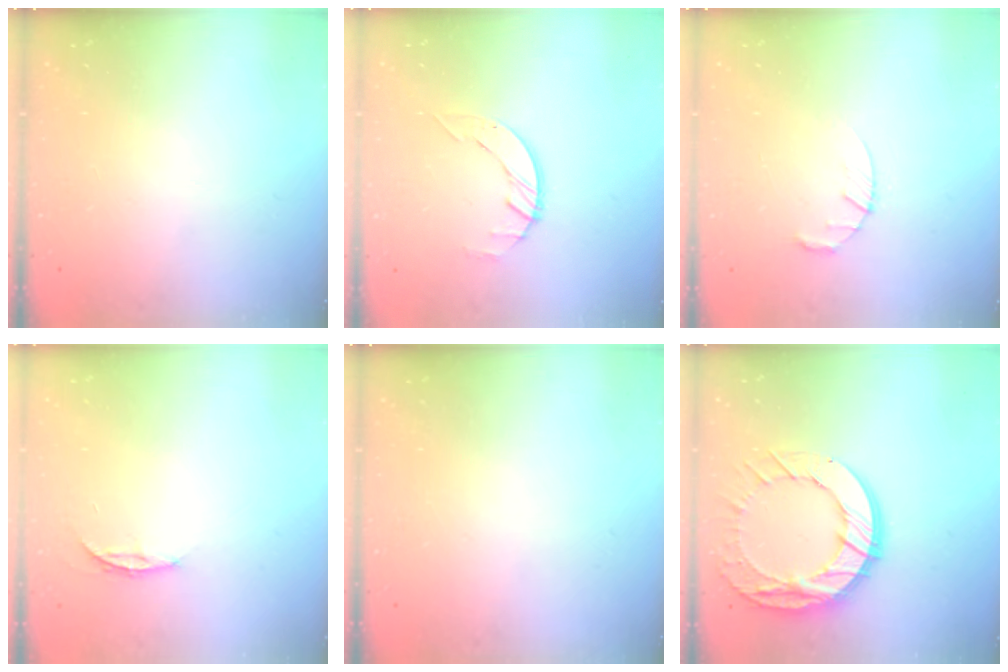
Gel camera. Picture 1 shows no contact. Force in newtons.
{"total": 2.9, "press": 2.8, "slide": 0.3}
{"total": 3.5, "press": 3.4, "slide": 0.5}
{"total": 3.6, "press": 3.6, "slide": 0.3}
{"total": 0.0}
{"total": 18.3, "press": 18.3, "slide": 1.6}